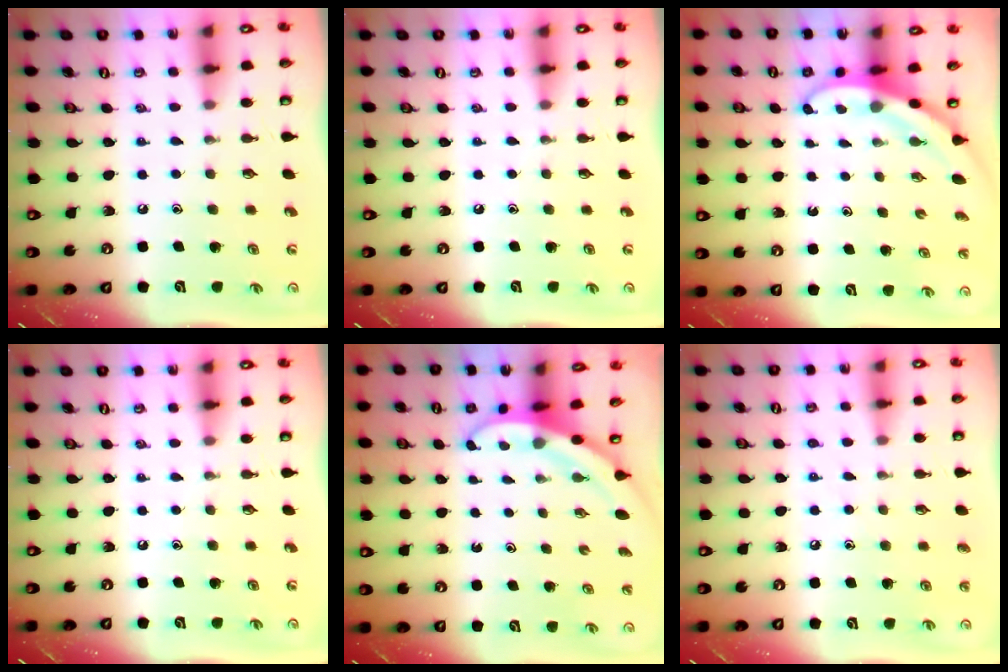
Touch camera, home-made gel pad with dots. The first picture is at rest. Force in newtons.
{"total": 0.0}
{"total": 3.2, "press": 3.2, "slide": 0.1}
{"total": 0.0}
{"total": 3.6, "press": 3.6, "slide": 0.1}
{"total": 4.1, "press": 4.1, "slide": 0.4}